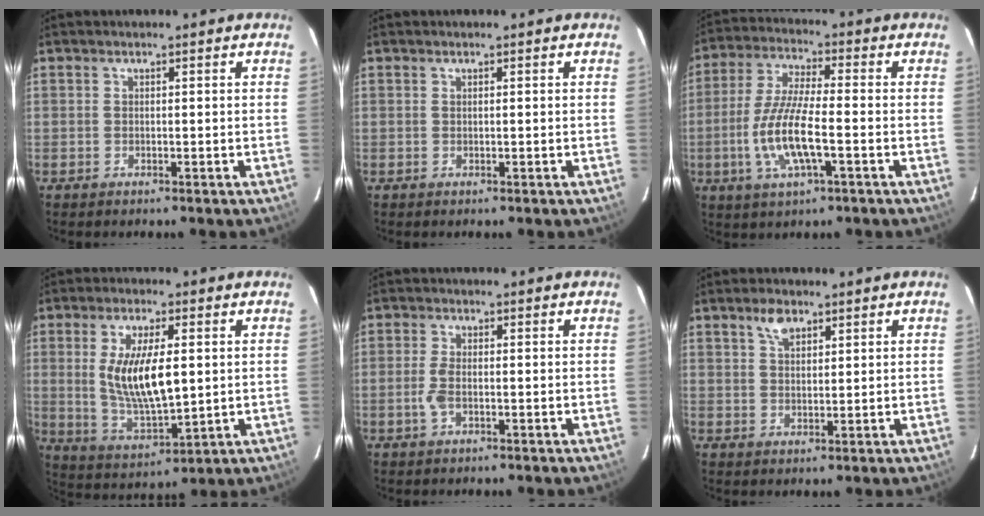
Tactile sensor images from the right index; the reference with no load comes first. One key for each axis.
{"total": 0.0}
{"total": 12.0, "fx": -3.2, "fy": 2.7, "fz": 11.2, "tx": -0.233, "ty": -0.005, "tz": -0.064}
{"total": 12.8, "fx": 1.4, "fy": 4.7, "fz": 11.8, "tx": -0.225, "ty": -0.009, "tz": 0.038}
{"total": 3.1, "fx": -0.9, "fy": 1.2, "fz": 2.7, "tx": -0.063, "ty": 0.001, "tz": -0.018}
{"total": 3.7, "fx": 2.3, "fy": 1.9, "fz": 2.2, "tx": -0.037, "ty": 0.009, "tz": 0.043}